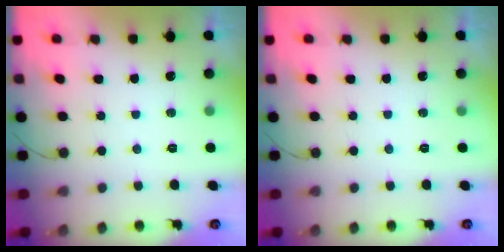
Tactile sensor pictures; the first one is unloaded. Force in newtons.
{"total": 0.0}